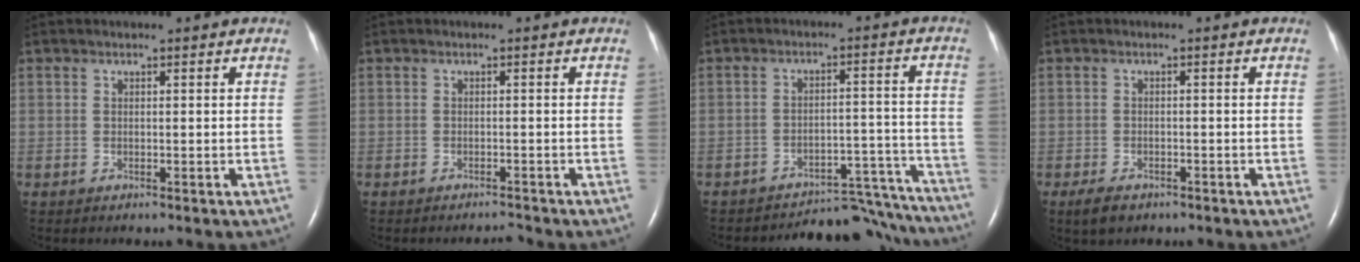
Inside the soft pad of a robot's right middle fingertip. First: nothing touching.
{"total": 1.1, "force": [-1.1, -0.1, 0.1], "torque": [-0.004, -0.006, -0.014]}
{"total": 13.9, "force": [-13.6, 2.5, 0.2], "torque": [0.018, 0.042, -0.174]}
{"total": 2.9, "force": [-2.0, 1.5, 1.5], "torque": [-0.031, -0.003, -0.026]}